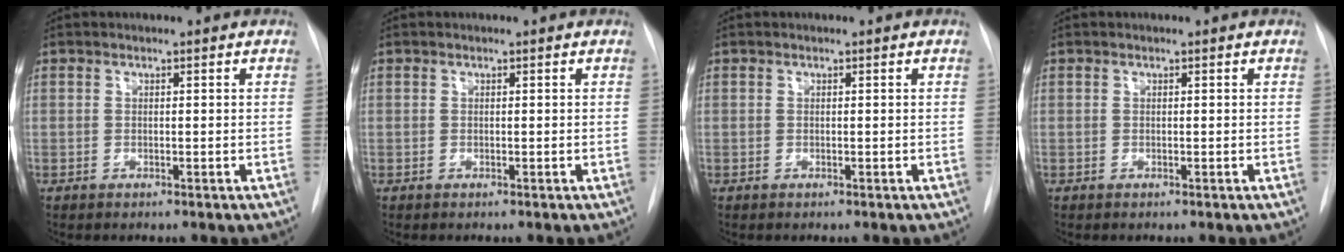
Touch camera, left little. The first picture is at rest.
{"total": 0.0}
{"total": 0.0}
{"total": 0.0}